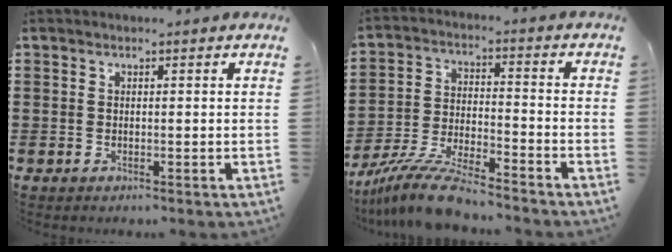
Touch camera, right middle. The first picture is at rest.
{"total": 10.3, "force": [-9.3, 0.9, 4.4], "torque": [-0.085, 0.017, -0.182]}